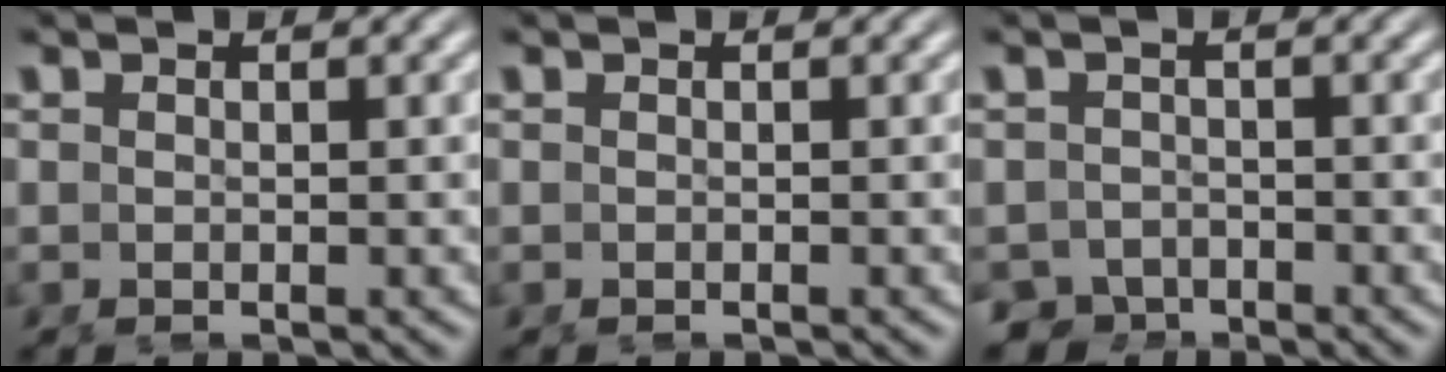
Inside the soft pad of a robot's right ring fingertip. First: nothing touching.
{"total": 0.0}
{"total": 5.1, "force": [-3.4, 3.7, 1.1], "torque": [-0.015, -0.026, -0.058]}